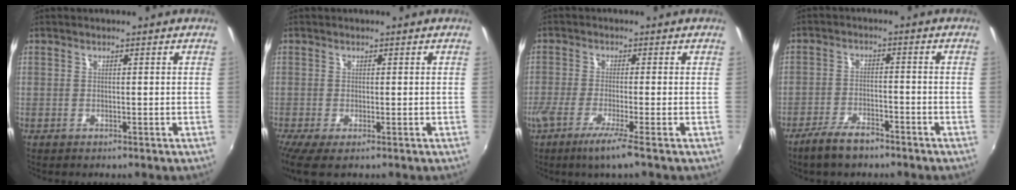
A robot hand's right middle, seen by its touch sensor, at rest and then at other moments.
{"total": 2.5, "force": [-1.2, 0.3, 2.2], "torque": [-0.047, -0.011, -0.019]}
{"total": 6.0, "force": [-3.9, -0.8, 4.5], "torque": [-0.098, -0.023, -0.075]}
{"total": 6.6, "force": [-5.2, 2.2, 3.5], "torque": [-0.090, -0.003, -0.091]}